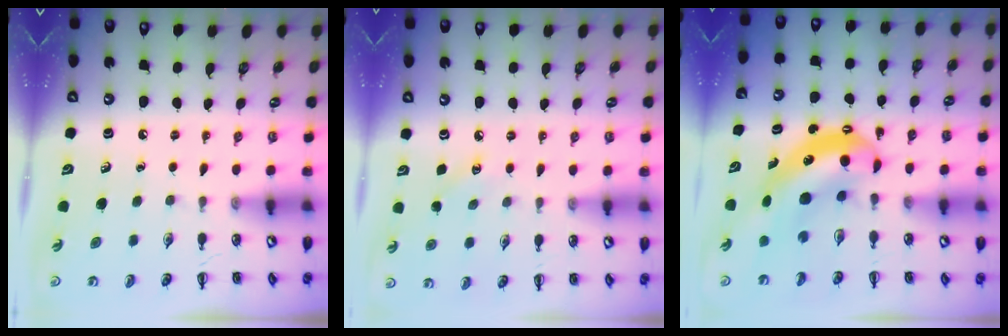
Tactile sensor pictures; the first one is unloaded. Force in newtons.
{"total": 5.2, "press": 5.0, "slide": 1.5}
{"total": 7.2, "press": 7.0, "slide": 1.6}